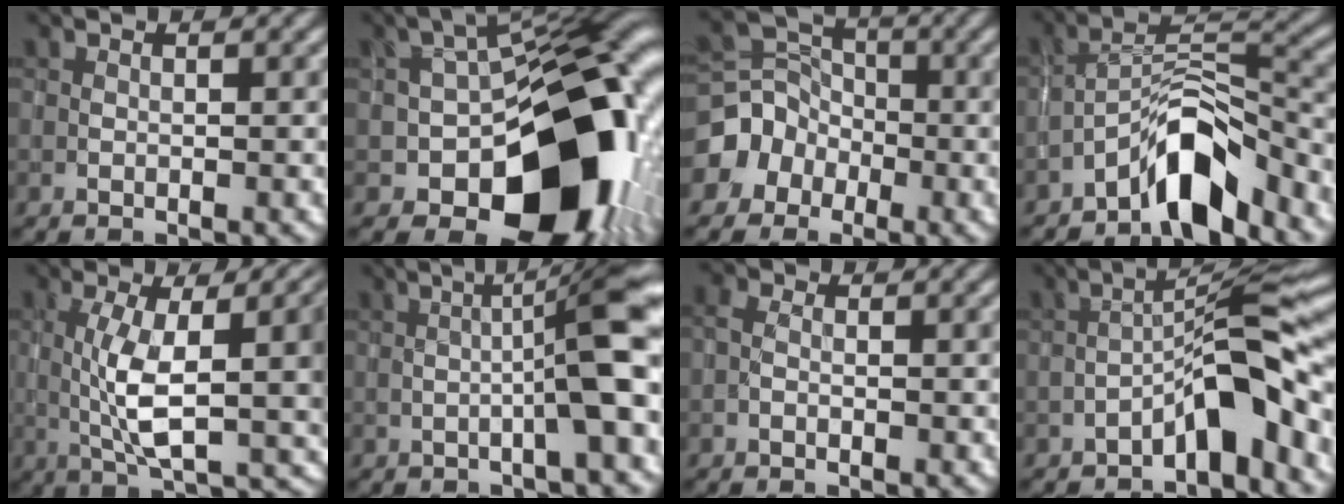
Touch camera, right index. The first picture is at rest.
{"total": 16.5, "force": [-5.4, 10.0, 11.9], "torque": [-0.111, 0.004, -0.102]}
{"total": 4.9, "force": [-1.8, 4.2, 1.5], "torque": [-0.011, 0.011, -0.049]}
{"total": 6.7, "force": [-4.8, 1.7, 4.3], "torque": [-0.071, 0.016, -0.091]}
{"total": 11.1, "force": [0.5, 3.9, 10.4], "torque": [-0.181, -0.003, 0.011]}
{"total": 7.5, "force": [-0.6, 0.8, 7.4], "torque": [-0.108, 0.026, -0.015]}
{"total": 1.4, "force": [-0.4, 1.0, 1.0], "torque": [-0.020, 0.002, -0.012]}
{"total": 6.7, "force": [-3.6, 1.3, 5.6], "torque": [-0.083, 0.031, -0.062]}